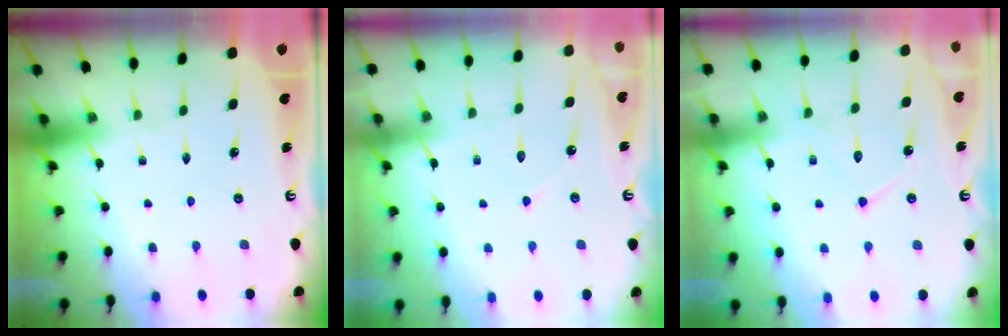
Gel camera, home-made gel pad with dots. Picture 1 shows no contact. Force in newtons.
{"total": 6.0, "press": 6.0, "slide": 0.4}
{"total": 10.8, "press": 10.8, "slide": 0.9}